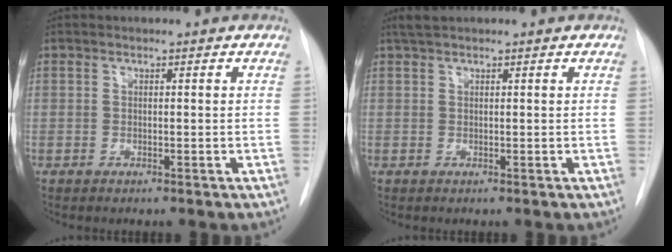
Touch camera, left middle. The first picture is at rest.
{"total": 1.7, "force": [1.4, 0.2, 0.9], "torque": [-0.022, 0.013, 0.029]}